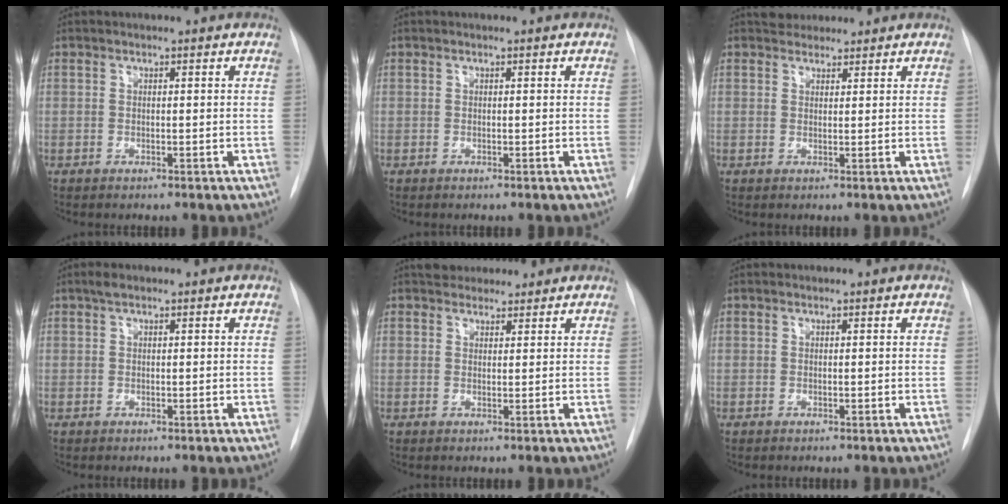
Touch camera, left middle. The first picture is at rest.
{"total": 0.0}
{"total": 3.3, "force": [2.9, 1.4, 0.4], "torque": [-0.002, 0.016, 0.045]}
{"total": 1.2, "force": [0.8, 0.4, 0.7], "torque": [-0.016, 0.013, 0.014]}
{"total": 4.6, "force": [4.1, 1.9, 1.0], "torque": [-0.004, 0.018, 0.062]}
{"total": 0.0}